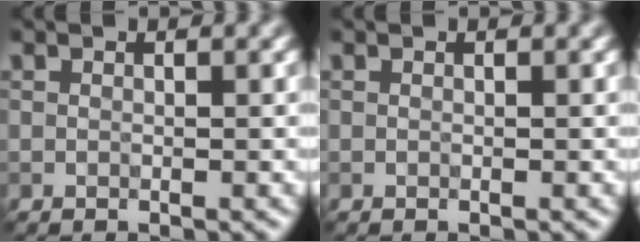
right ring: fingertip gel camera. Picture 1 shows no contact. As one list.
[{"total": 0.0}]